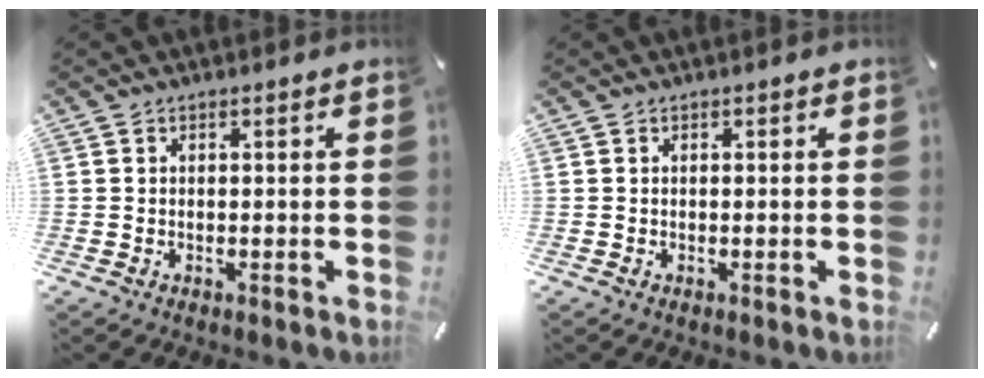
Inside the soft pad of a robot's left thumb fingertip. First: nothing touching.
{"total": 0.0}